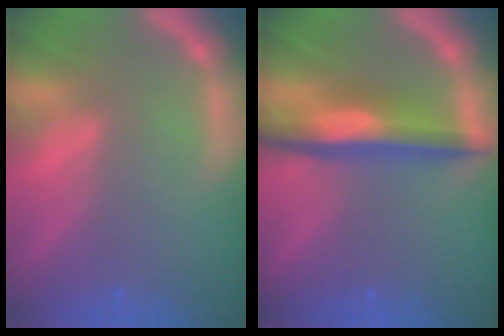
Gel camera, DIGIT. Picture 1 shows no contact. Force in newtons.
{"total": 5.5}